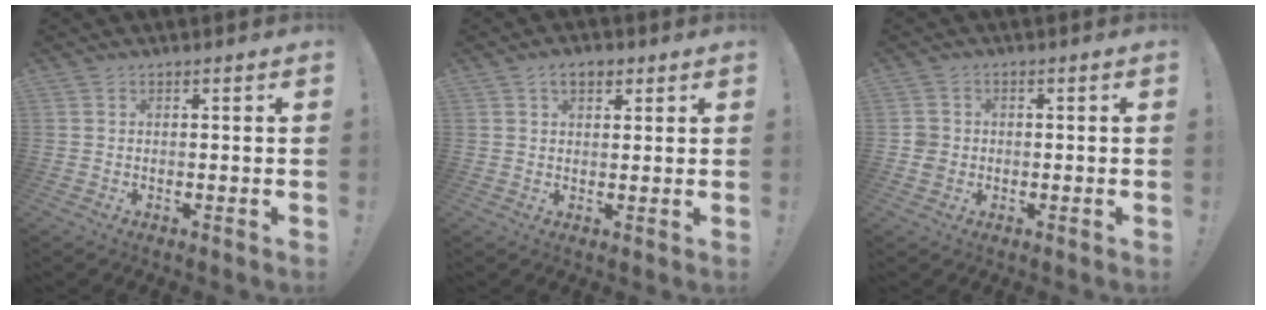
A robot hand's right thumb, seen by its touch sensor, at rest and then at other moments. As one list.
[{"total": 4.4, "force": [2.3, 2.7, 2.7], "torque": [-0.038, 0.000, 0.038]}, {"total": 4.0, "force": [-0.5, 3.8, 1.4], "torque": [-0.031, 0.010, -0.006]}]